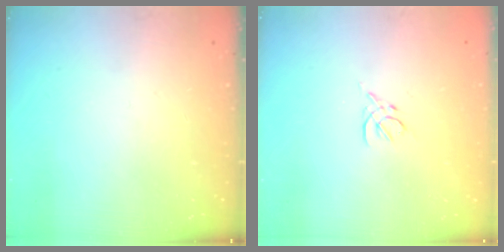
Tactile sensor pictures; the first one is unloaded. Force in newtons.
{"total": 2.6, "press": 2.5, "slide": 0.7}